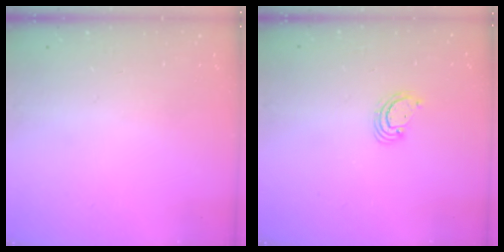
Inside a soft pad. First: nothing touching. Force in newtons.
{"total": 2.5, "press": 2.5, "slide": 0.3}